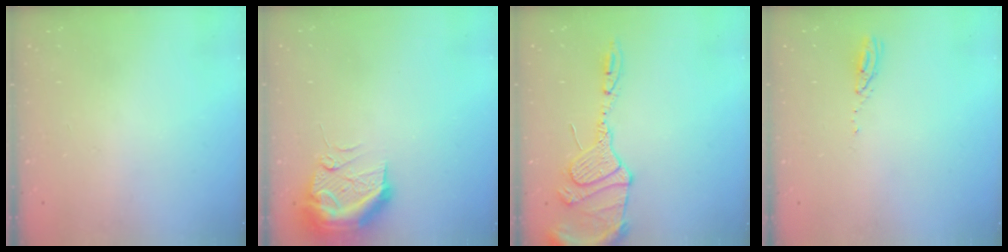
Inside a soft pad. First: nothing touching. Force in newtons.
{"total": 12.2, "press": 11.9, "slide": 2.6}
{"total": 14.4, "press": 14.4, "slide": 1.5}
{"total": 3.0, "press": 2.9, "slide": 0.3}